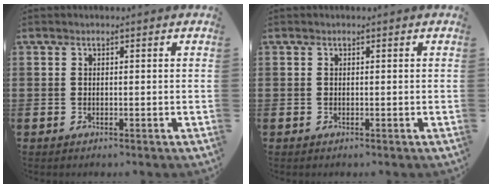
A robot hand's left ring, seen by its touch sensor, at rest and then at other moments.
{"total": 0.0}